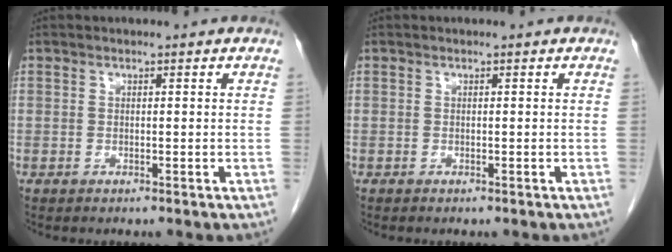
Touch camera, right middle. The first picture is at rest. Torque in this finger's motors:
{"motor_torque": [-0.04, -0.12, -0.02, 0.00]}